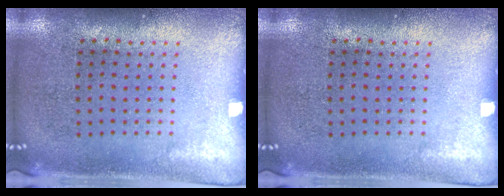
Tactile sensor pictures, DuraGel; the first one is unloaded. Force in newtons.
{"total": 0.0}